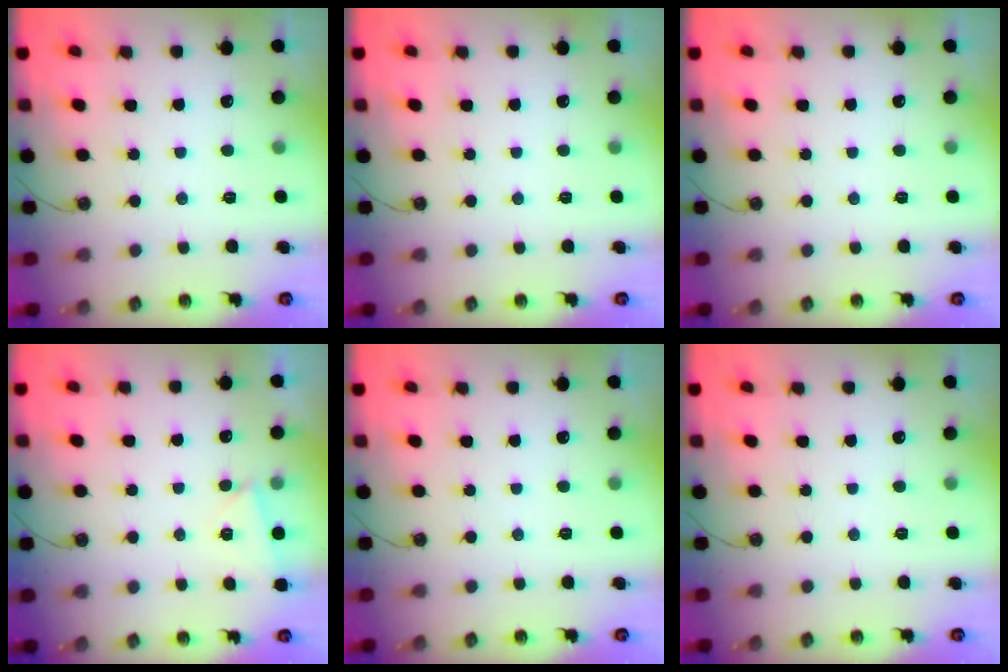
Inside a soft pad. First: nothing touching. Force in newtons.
{"total": 0.0}
{"total": 0.0}
{"total": 2.6, "press": 1.5, "slide": 2.1}
{"total": 0.0}
{"total": 0.0}